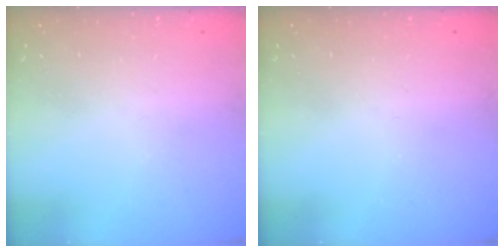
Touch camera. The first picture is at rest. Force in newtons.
{"total": 0.0}